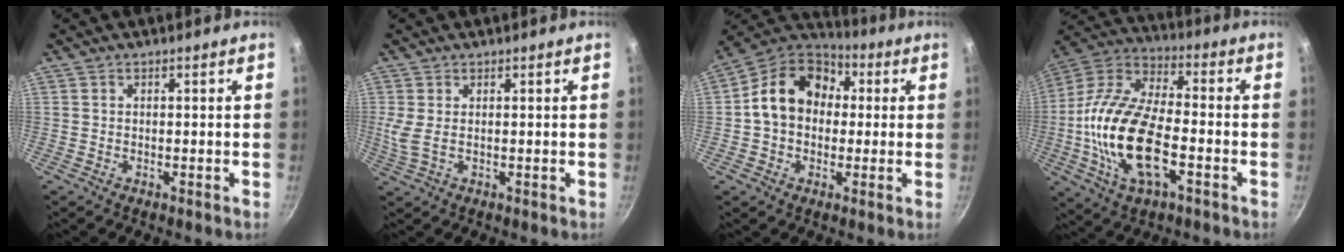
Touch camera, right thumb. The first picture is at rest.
{"total": 3.3, "force": [0.6, 1.4, 2.9], "torque": [-0.064, -0.003, 0.018]}
{"total": 15.3, "force": [1.8, 12.0, 9.3], "torque": [-0.126, 0.034, 0.013]}
{"total": 20.7, "force": [-4.7, 9.9, 17.6], "torque": [-0.334, 0.030, -0.102]}